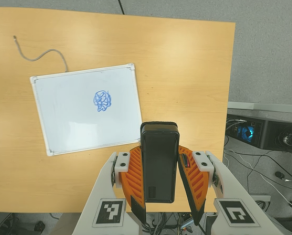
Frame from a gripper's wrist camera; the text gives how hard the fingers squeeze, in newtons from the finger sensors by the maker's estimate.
{"total": 5.8, "left": 4.4, "right": 7.2}